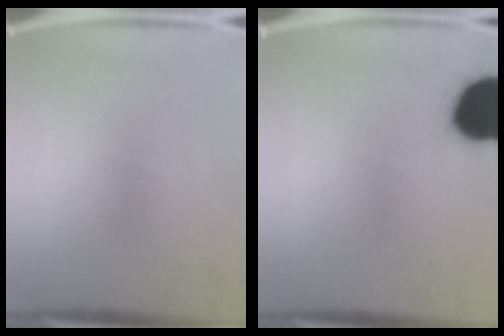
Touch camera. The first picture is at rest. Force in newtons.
{"total": 18.1}